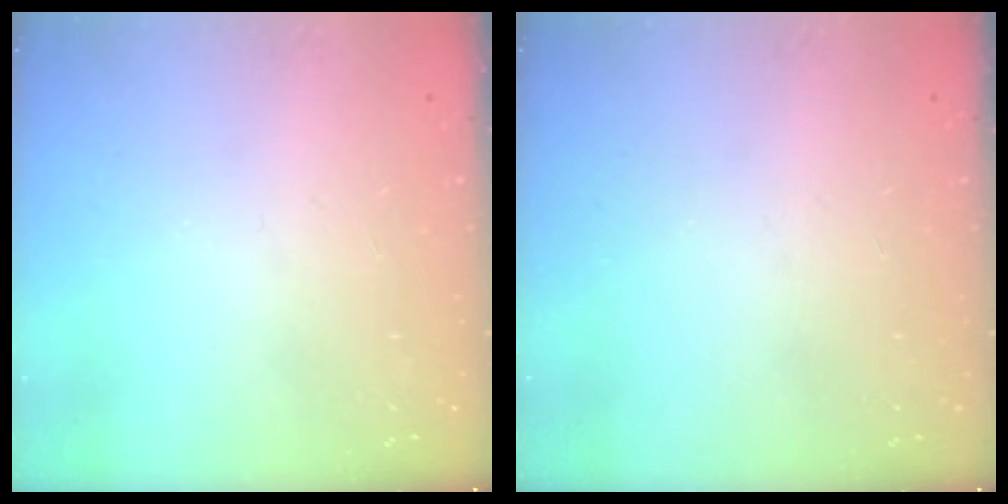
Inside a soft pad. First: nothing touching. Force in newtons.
{"total": 0.0}